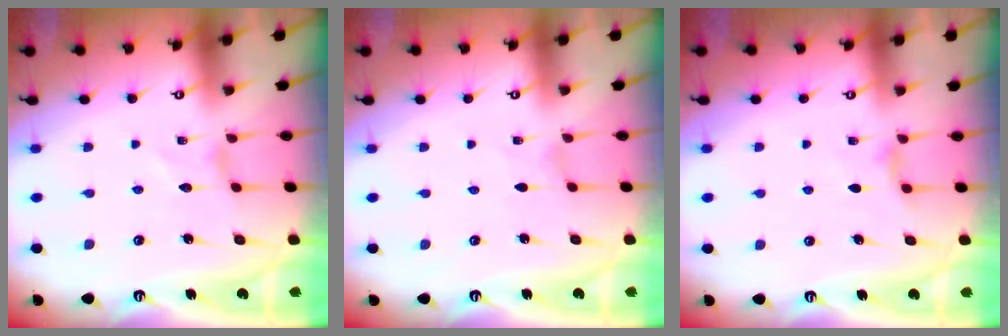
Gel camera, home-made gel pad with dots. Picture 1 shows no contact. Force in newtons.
{"total": 0.0}
{"total": 2.7, "press": 2.7, "slide": 0.5}